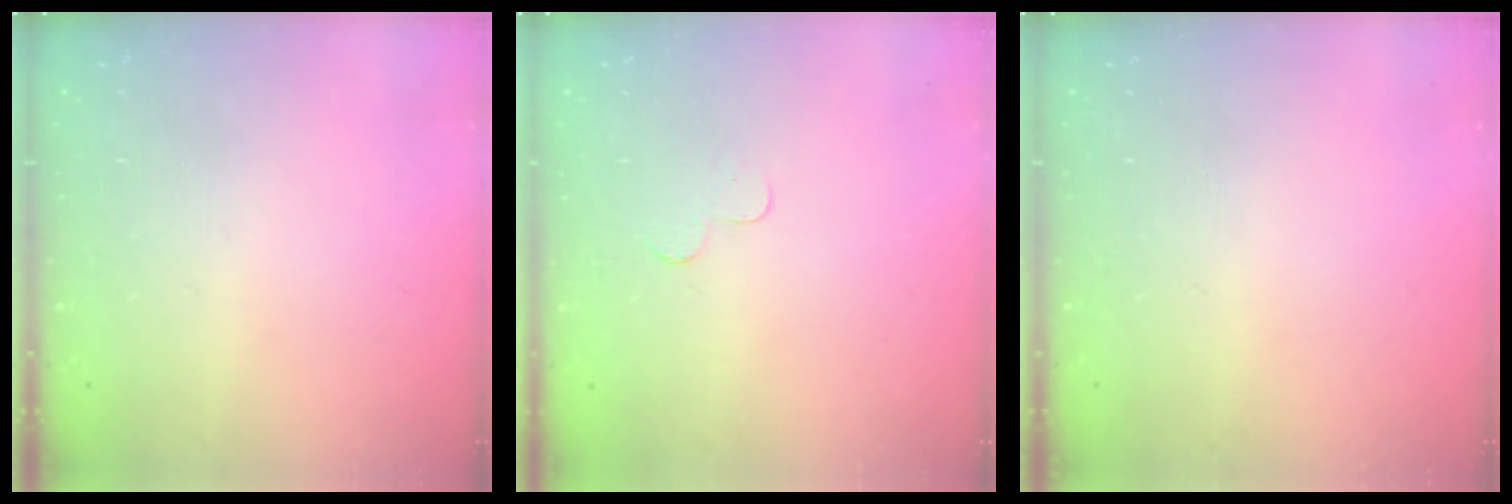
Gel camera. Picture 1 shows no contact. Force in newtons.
{"total": 3.7, "press": 3.7, "slide": 0.4}
{"total": 0.0}